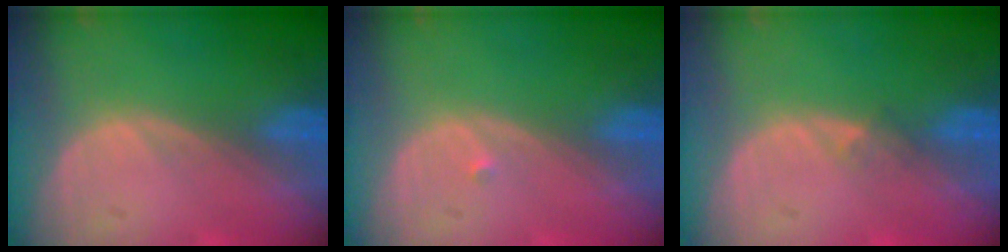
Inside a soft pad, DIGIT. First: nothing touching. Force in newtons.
{"total": 0.5, "press": 0.4, "slide": 0.3}
{"total": 1.2, "press": 0.9, "slide": 0.9}